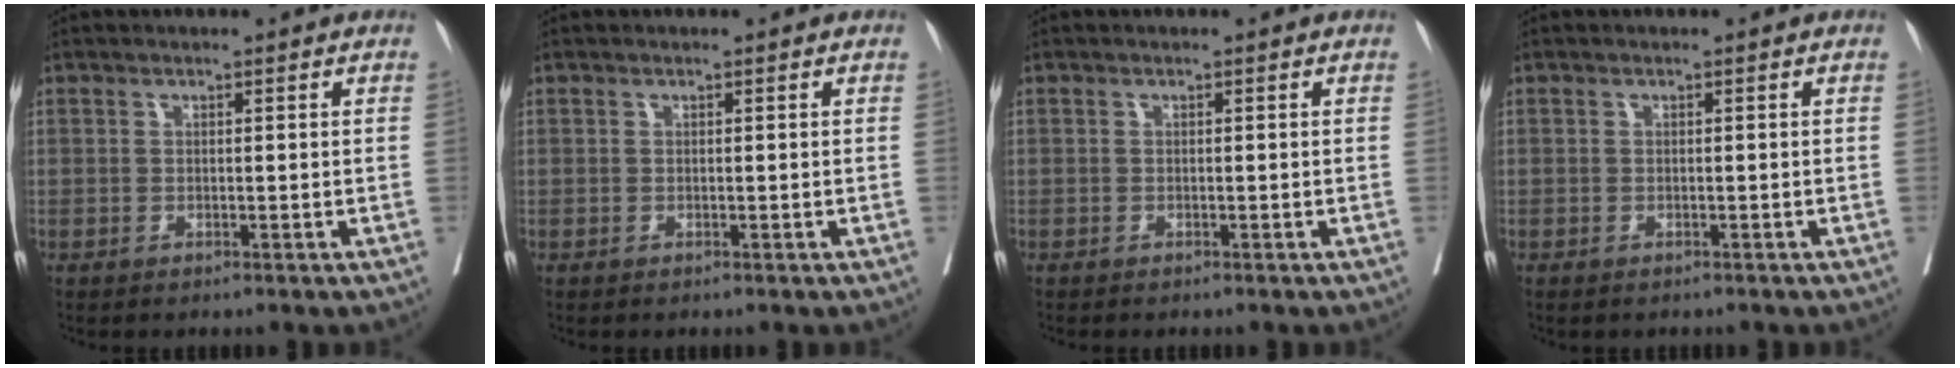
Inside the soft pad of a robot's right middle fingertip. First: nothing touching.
{"total": 0.0}
{"total": 0.7, "force": [-0.6, 0.1, 0.3], "torque": [0.002, 0.000, -0.012]}
{"total": 1.1, "force": [-1.0, 0.4, 0.3], "torque": [-0.006, -0.001, -0.014]}